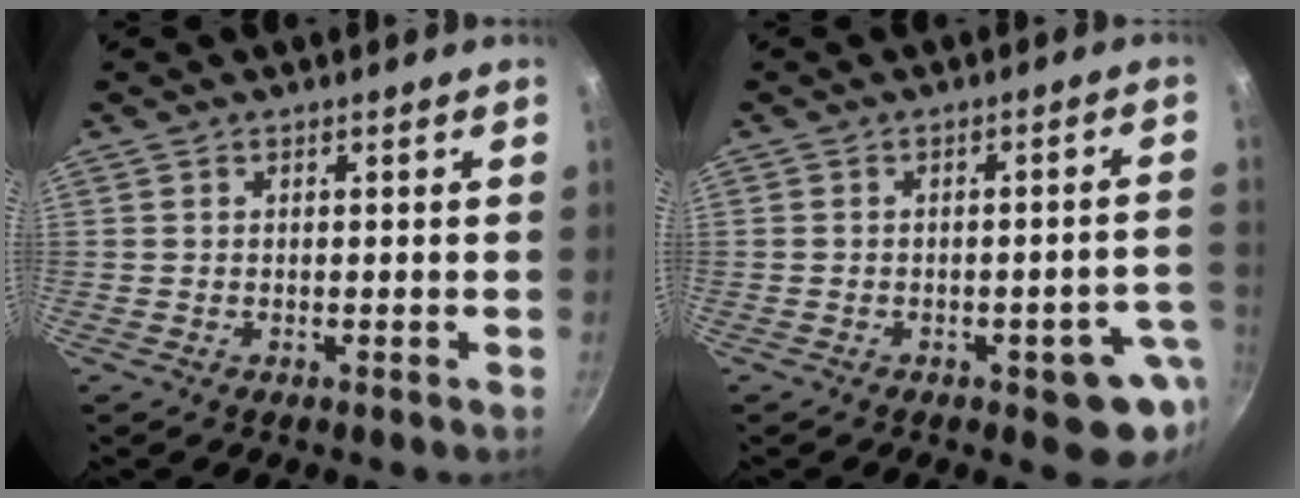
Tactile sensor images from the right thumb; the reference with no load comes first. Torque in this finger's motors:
{"motor_torque": [1.41, 0.72, 1.02, -0.42, 0.04]}